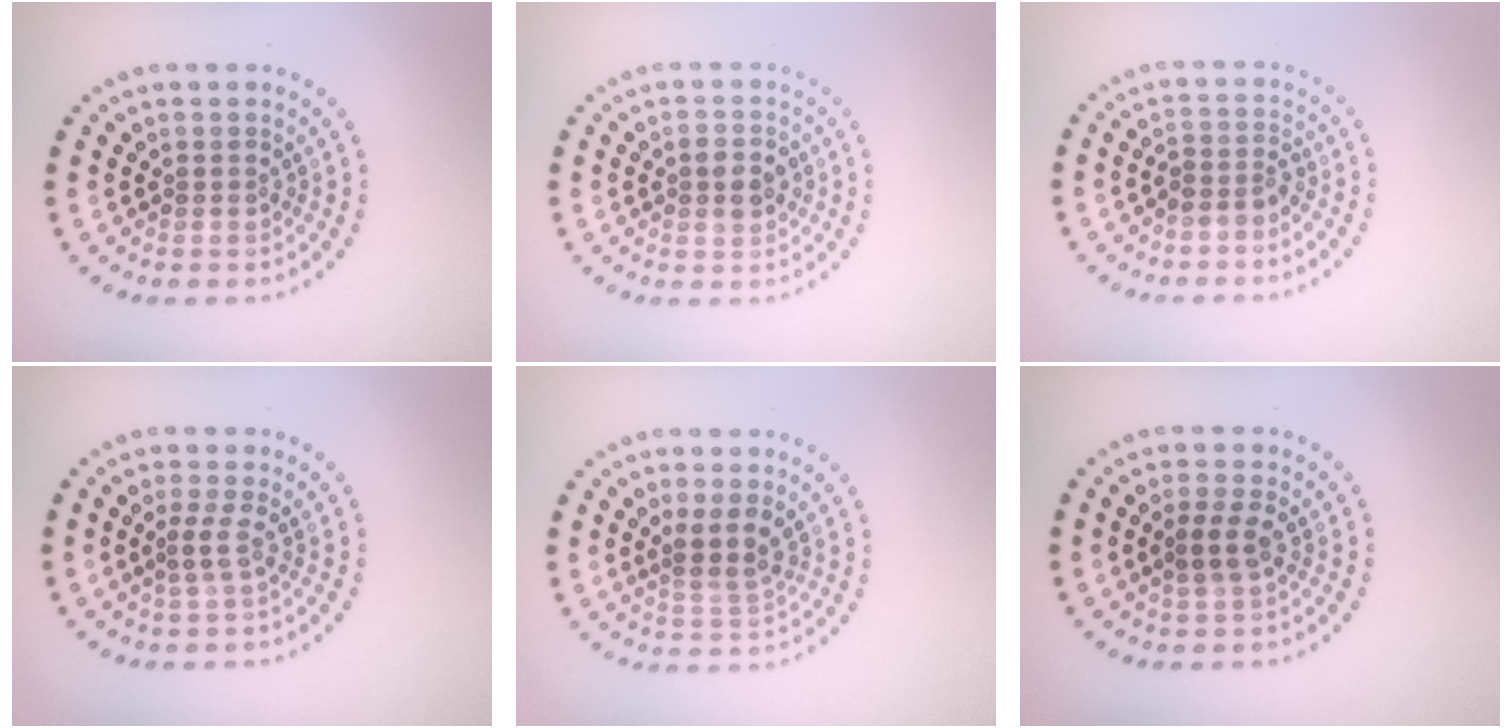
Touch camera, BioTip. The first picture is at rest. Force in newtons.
{"total": 2.8, "press": 2.7, "slide": 0.2}
{"total": 2.0, "press": 1.6, "slide": 1.2}
{"total": 1.4, "press": 0.9, "slide": 1.0}
{"total": 2.7, "press": 2.2, "slide": 1.5}
{"total": 2.1, "press": 2.0, "slide": 0.7}